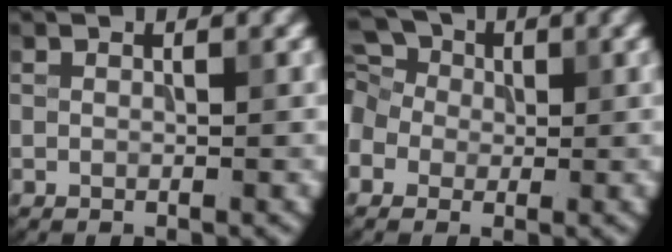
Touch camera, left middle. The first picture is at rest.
{"total": 7.8, "force": [0.8, 6.6, 4.1], "torque": [-0.094, 0.039, -0.035]}